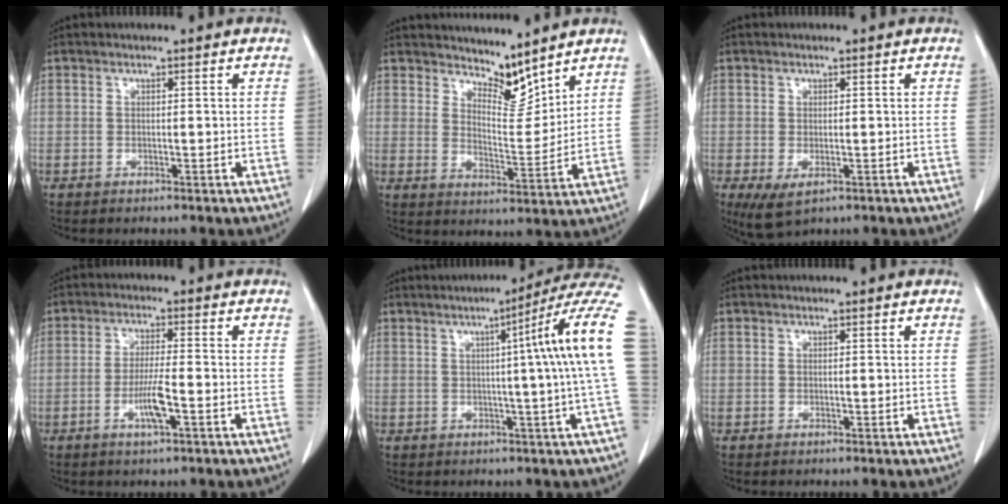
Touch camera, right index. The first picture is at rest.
{"total": 5.9, "force": [5.6, 1.2, 1.6], "torque": [-0.026, -0.015, 0.104]}
{"total": 4.1, "force": [-1.6, 2.0, 3.2], "torque": [-0.060, -0.013, -0.014]}
{"total": 5.3, "force": [-1.9, 0.3, 4.9], "torque": [-0.093, -0.005, -0.034]}
{"total": 13.0, "force": [1.8, -2.3, 12.7], "torque": [-0.148, 0.019, 0.014]}
{"total": 0.0}